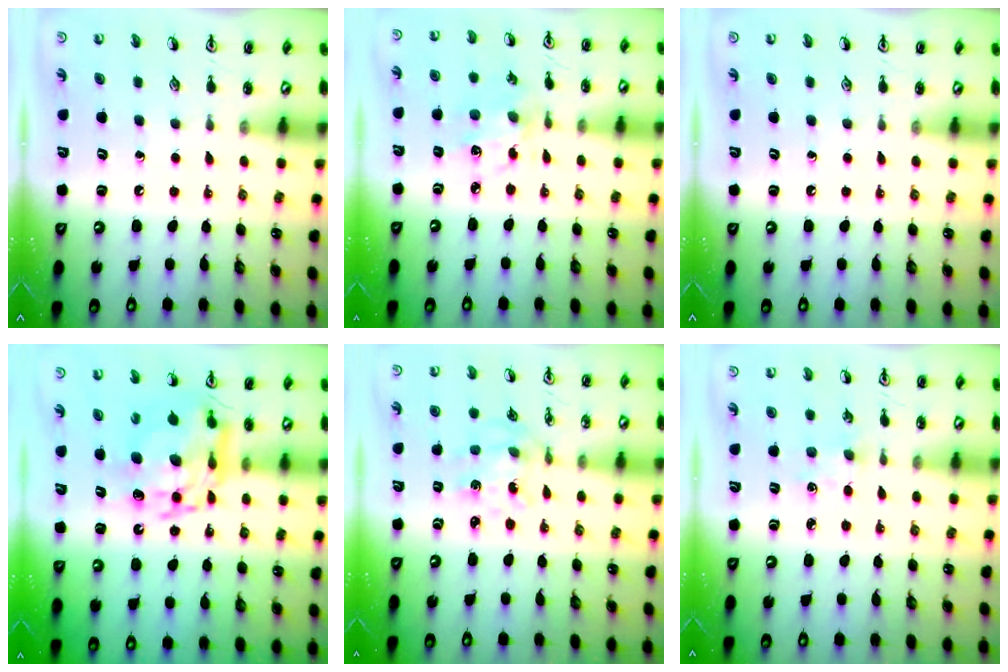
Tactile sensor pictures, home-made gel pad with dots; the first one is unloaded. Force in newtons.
{"total": 6.1, "press": 6.0, "slide": 0.4}
{"total": 0.0}
{"total": 13.6, "press": 13.5, "slide": 1.0}
{"total": 2.9, "press": 2.7, "slide": 1.0}
{"total": 2.4, "press": 2.4, "slide": 0.4}